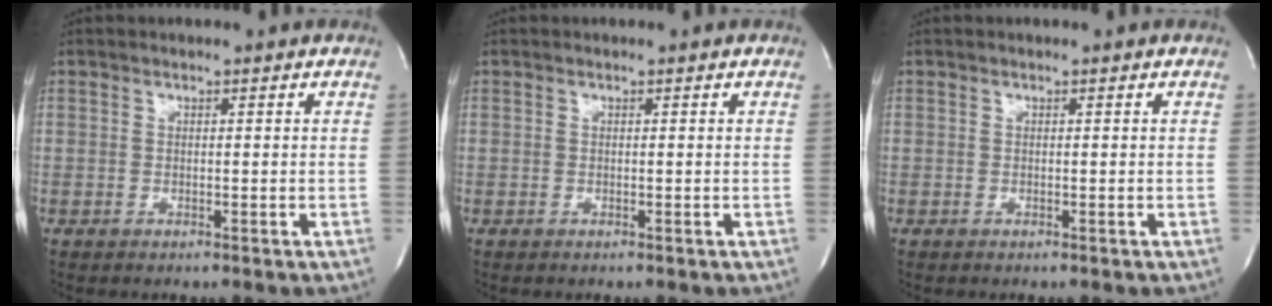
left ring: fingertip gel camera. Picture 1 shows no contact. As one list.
[{"total": 0.0}, {"total": 0.0}]